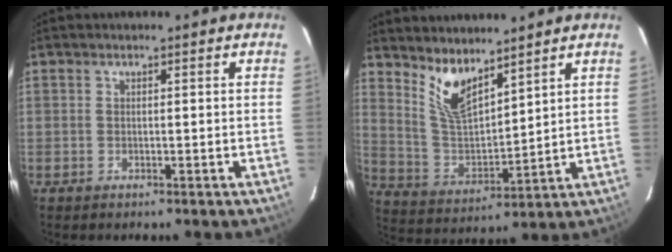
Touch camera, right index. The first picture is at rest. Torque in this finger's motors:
{"motor_torque": [0.25, 0.25, 0.12, 0.07]}